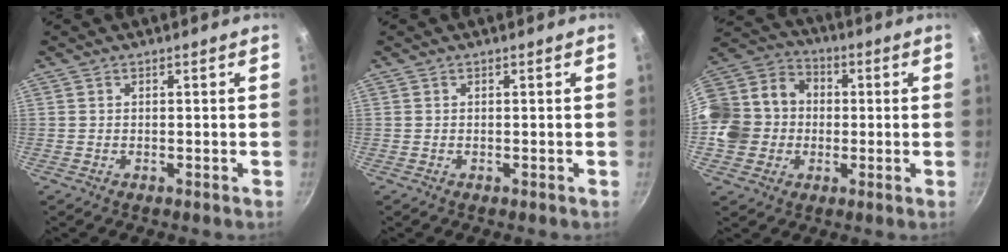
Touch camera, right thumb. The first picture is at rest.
{"total": 0.0}
{"total": 18.4, "force": [-0.9, 16.0, 9.0], "torque": [-0.170, 0.047, -0.021]}